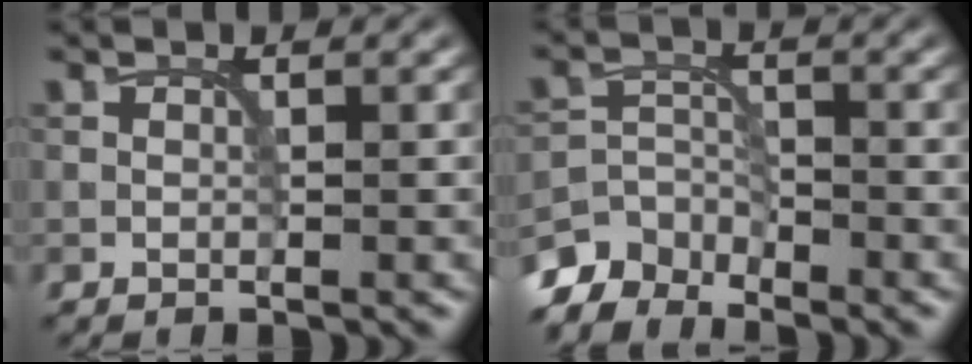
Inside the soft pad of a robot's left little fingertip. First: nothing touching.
{"total": 4.3, "force": [-3.9, 1.6, 0.6], "torque": [-0.002, -0.007, -0.079]}